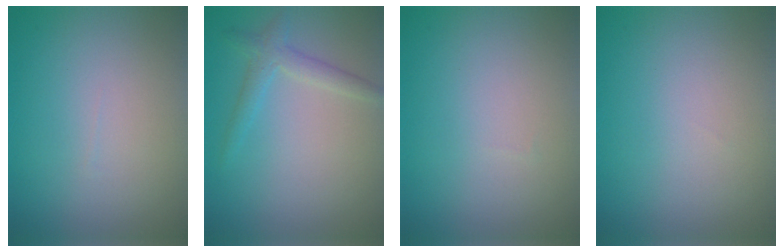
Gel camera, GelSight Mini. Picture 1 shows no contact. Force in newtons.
{"total": 2.0, "press": 2.0, "slide": 0.1}
{"total": 0.0}
{"total": 0.0}